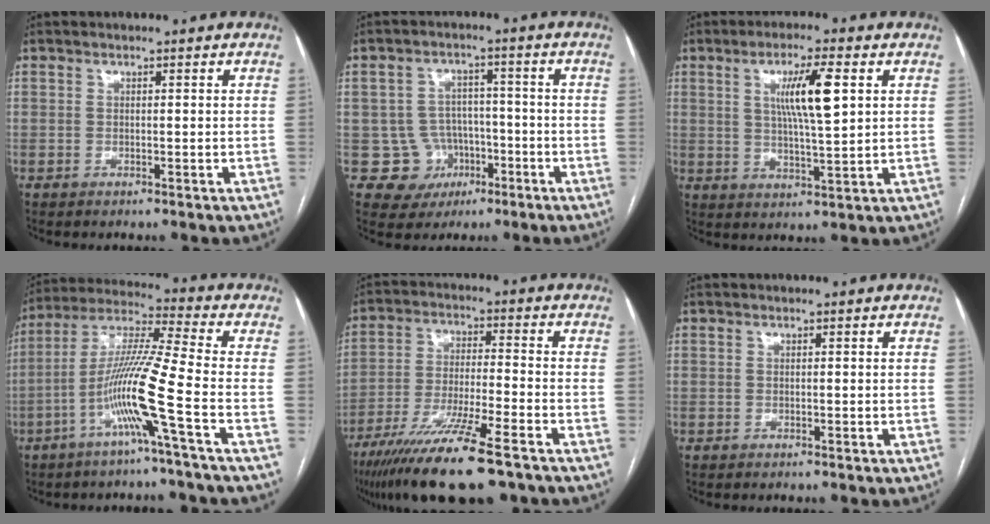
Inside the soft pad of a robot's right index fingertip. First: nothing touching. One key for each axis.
{"total": 7.1, "fx": -2.3, "fy": 6.8, "fz": 0.5, "tx": 0.000, "ty": 0.015, "tz": -0.028}
{"total": 8.5, "fx": 2.5, "fy": 0.7, "fz": 8.1, "tx": -0.145, "ty": 0.000, "tz": 0.045}
{"total": 12.3, "fx": -4.8, "fy": -2.0, "fz": 11.1, "tx": -0.218, "ty": 0.000, "tz": -0.099}
{"total": 15.8, "fx": -11.1, "fy": 1.1, "fz": 11.2, "tx": -0.208, "ty": -0.047, "tz": -0.193}
{"total": 0.0}